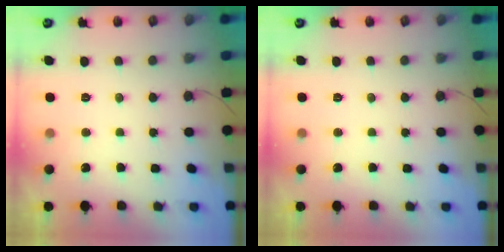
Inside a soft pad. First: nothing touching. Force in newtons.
{"total": 0.0}